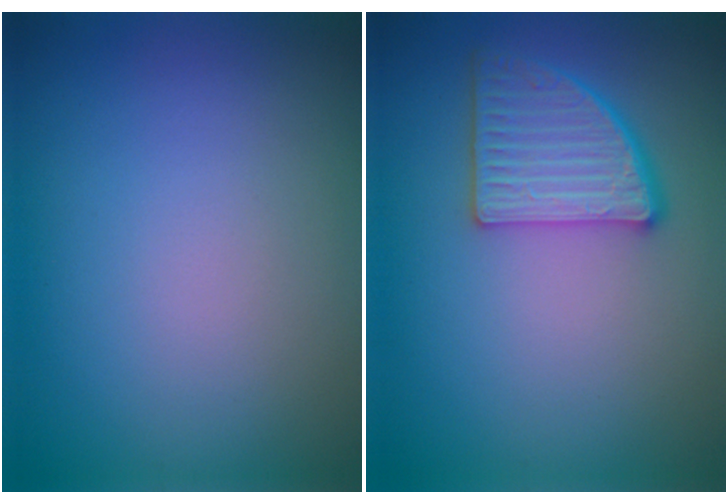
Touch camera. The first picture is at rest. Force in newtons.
{"total": 4.2, "press": 3.9, "slide": 1.6}